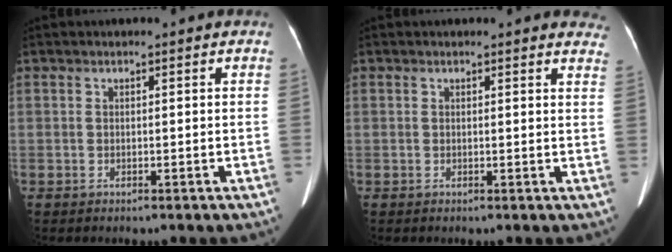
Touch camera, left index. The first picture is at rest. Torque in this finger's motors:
{"motor_torque": [0.56, -0.65, 0.20, 0.04]}